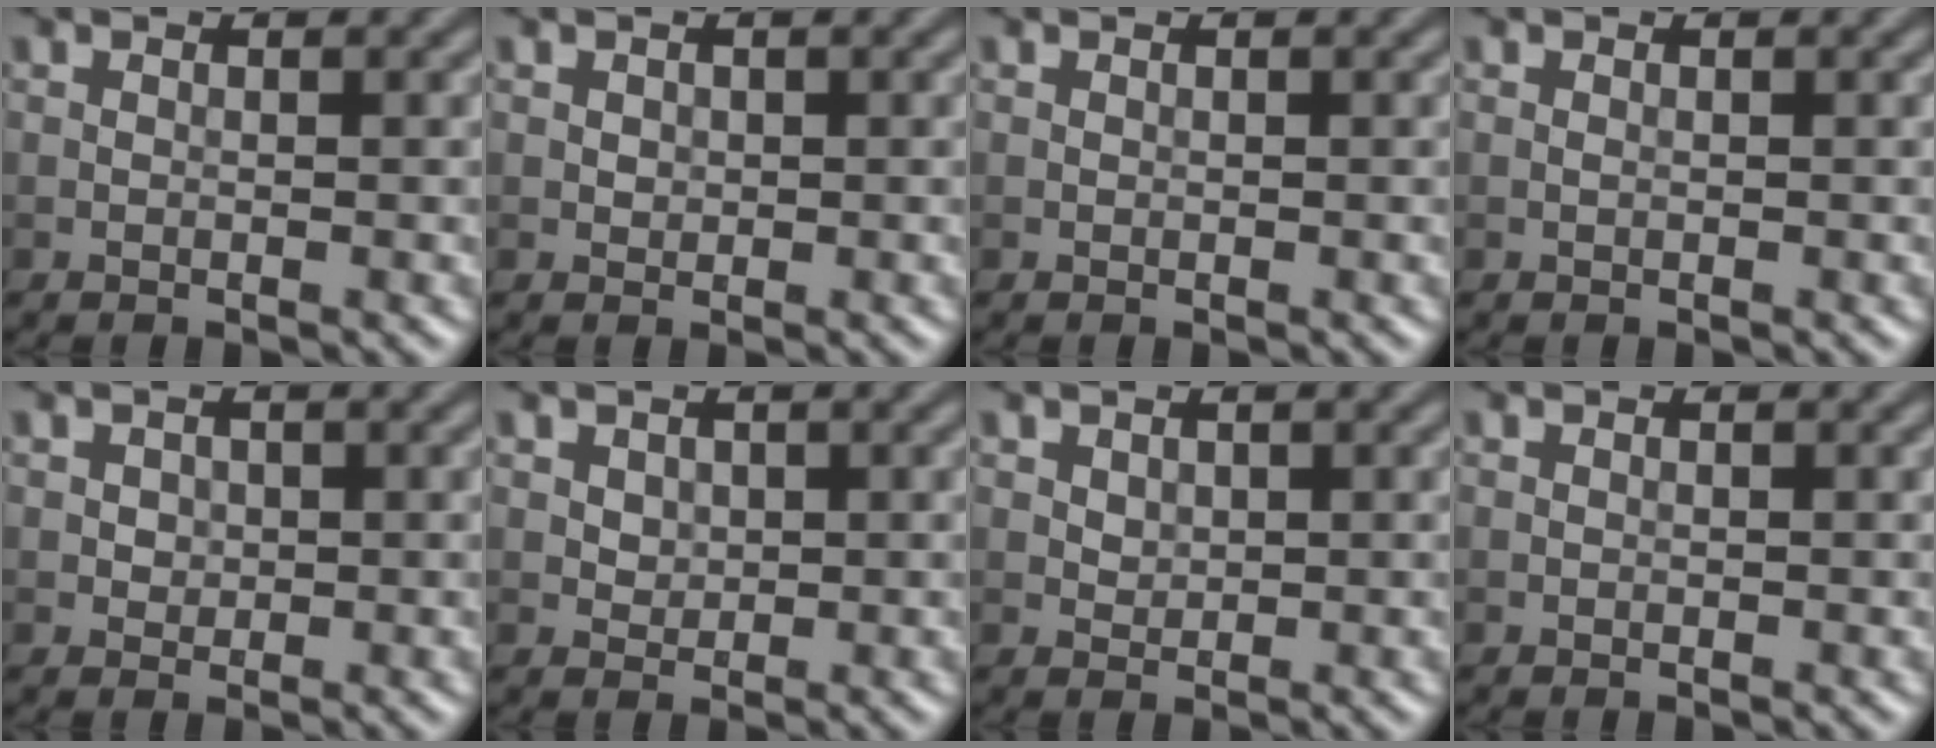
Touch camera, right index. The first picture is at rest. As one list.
[{"total": 0.6, "force": [0.2, 0.5, 0.2], "torque": [-0.002, -0.003, 0.005]}, {"total": 0.0}, {"total": 0.0}, {"total": 0.9, "force": [0.2, 0.8, 0.3], "torque": [-0.002, -0.003, 0.006]}, {"total": 1.2, "force": [0.5, 1.0, 0.4], "torque": [-0.008, -0.004, 0.014]}, {"total": 0.8, "force": [0.4, 0.7, 0.3], "torque": [-0.007, -0.003, 0.012]}, {"total": 0.0}]